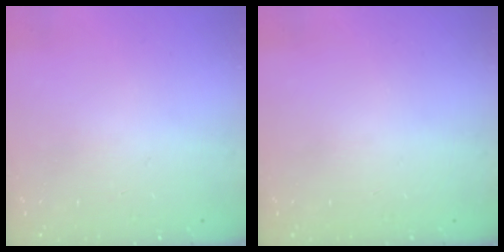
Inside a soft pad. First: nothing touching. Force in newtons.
{"total": 0.0}